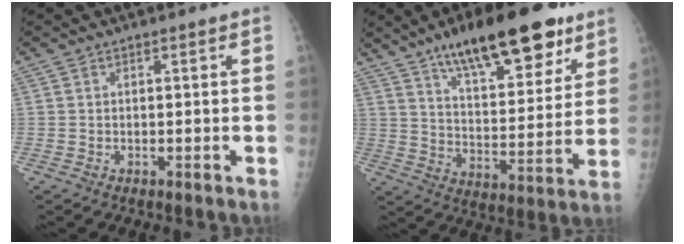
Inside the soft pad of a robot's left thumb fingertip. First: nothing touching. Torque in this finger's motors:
{"motor_torque": [0.75, 0.62, 1.38, -1.39, 0.28]}